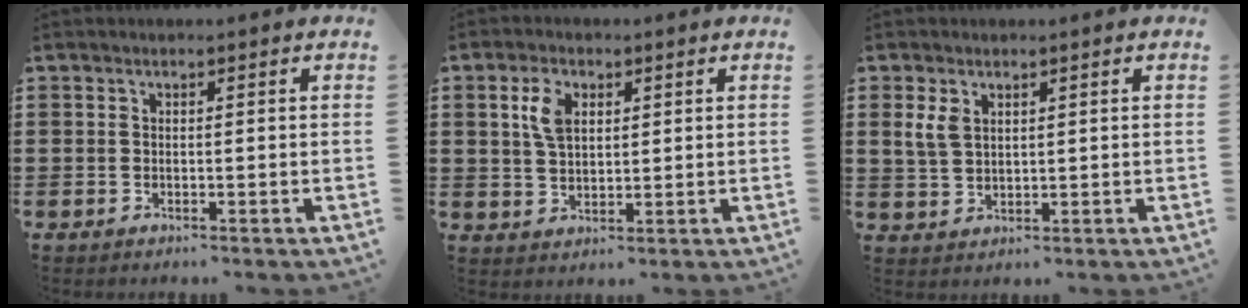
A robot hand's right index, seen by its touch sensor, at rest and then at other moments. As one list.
[{"total": 4.8, "force": [1.7, 2.9, 3.5], "torque": [-0.080, 0.012, 0.028]}, {"total": 3.2, "force": [1.6, 2.1, 1.9], "torque": [-0.045, 0.007, 0.029]}]